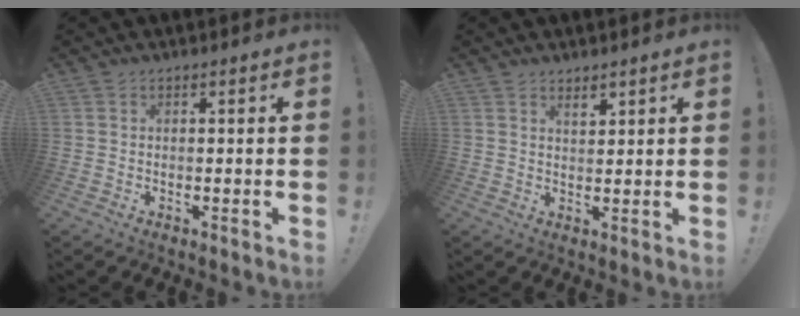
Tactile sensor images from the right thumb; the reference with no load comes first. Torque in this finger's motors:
{"motor_torque": [-0.12, 0.24, 0.07, 0.39, -0.03]}